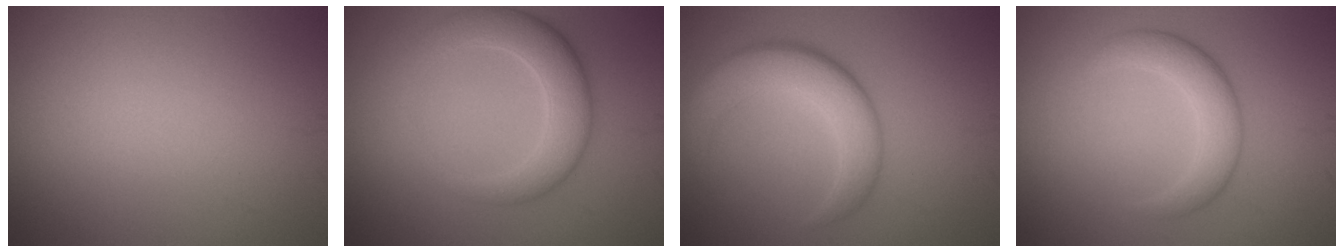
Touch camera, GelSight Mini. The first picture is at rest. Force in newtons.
{"total": 5.1, "press": 5.0, "slide": 0.5}
{"total": 6.0, "press": 6.0, "slide": 0.3}
{"total": 3.6, "press": 3.6, "slide": 0.3}